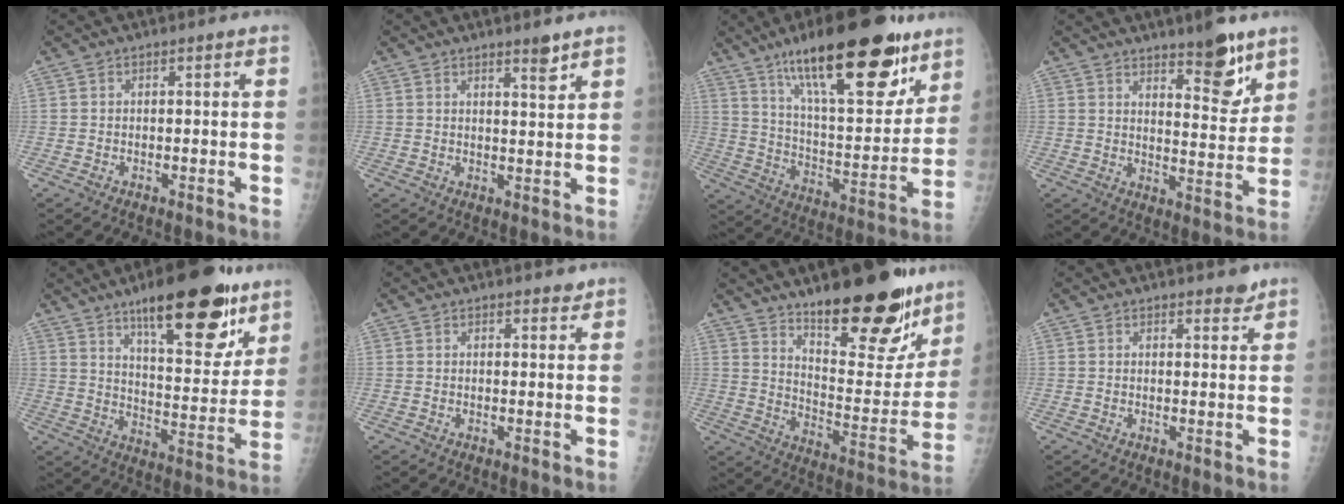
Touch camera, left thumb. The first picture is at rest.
{"total": 3.3, "force": [2.6, 0.4, 2.1], "torque": [-0.025, -0.022, 0.039]}
{"total": 27.7, "force": [17.1, 9.1, 19.8], "torque": [-0.268, -0.054, 0.275]}
{"total": 10.2, "force": [7.0, 3.1, 6.7], "torque": [-0.069, -0.053, 0.107]}
{"total": 22.0, "force": [13.9, 7.3, 15.5], "torque": [-0.178, -0.066, 0.211]}
{"total": 1.7, "force": [1.4, 0.8, 0.4], "torque": [0.008, -0.009, 0.015]}
{"total": 24.3, "force": [16.9, 8.2, 15.5], "torque": [-0.170, -0.105, 0.255]}
{"total": 2.4, "force": [2.0, 0.9, 0.8], "torque": [0.004, -0.014, 0.024]}